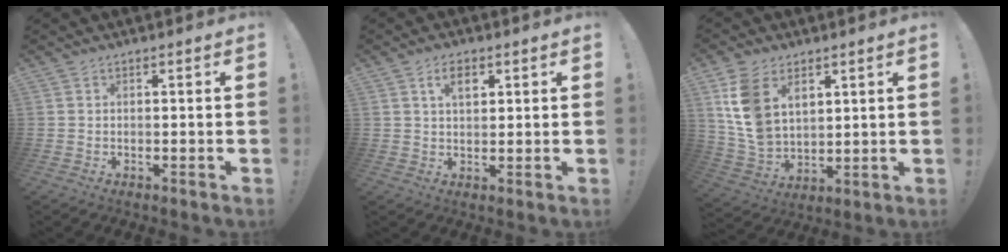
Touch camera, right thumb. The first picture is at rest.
{"total": 4.8, "force": [2.1, 2.7, 3.4], "torque": [-0.056, 0.002, 0.034]}
{"total": 12.6, "force": [5.6, 8.6, 7.2], "torque": [-0.150, -0.026, 0.111]}